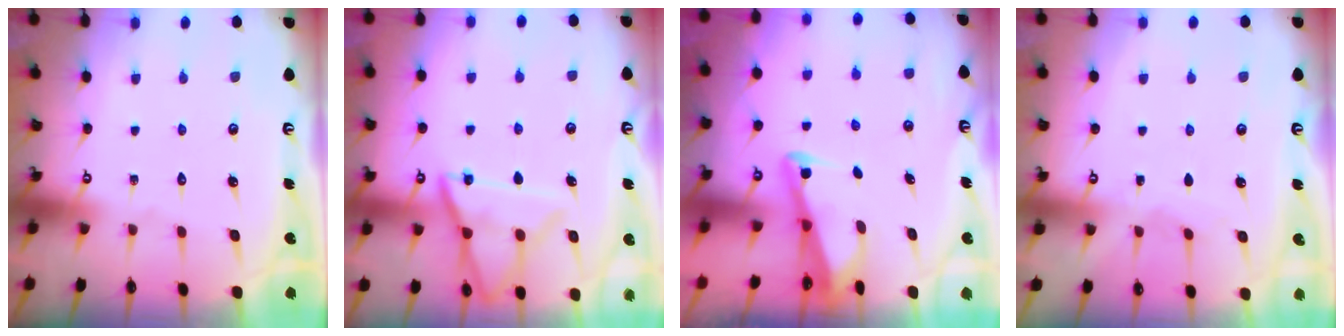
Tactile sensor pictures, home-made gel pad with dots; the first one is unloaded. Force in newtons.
{"total": 13.9, "press": 13.8, "slide": 1.4}
{"total": 2.7, "press": 2.7, "slide": 0.3}
{"total": 2.7, "press": 2.7, "slide": 0.3}